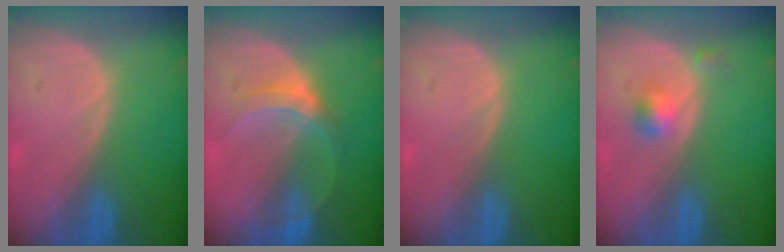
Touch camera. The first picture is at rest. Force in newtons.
{"total": 5.2, "press": 5.1, "slide": 0.9}
{"total": 0.0}
{"total": 2.6, "press": 2.4, "slide": 1.1}